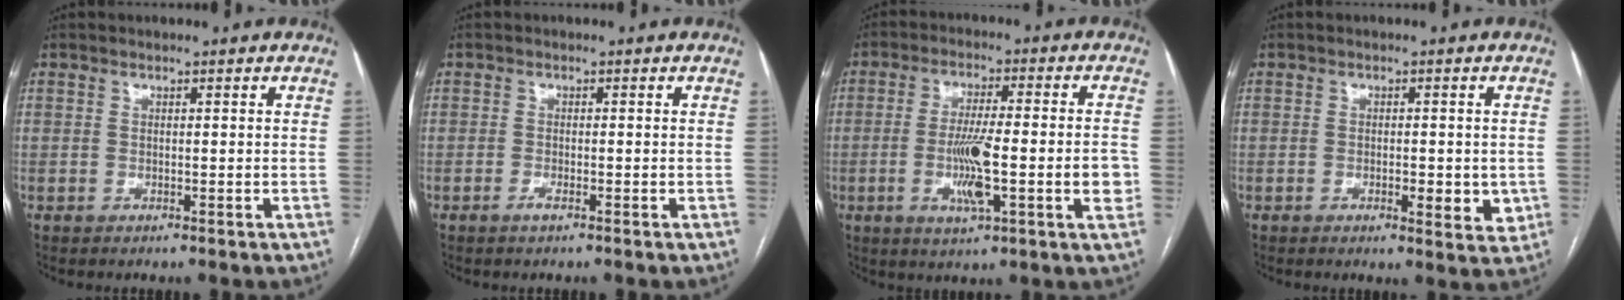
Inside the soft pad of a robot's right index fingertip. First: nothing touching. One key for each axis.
{"total": 1.1, "fx": -0.7, "fy": 0.0, "fz": 0.8, "tx": -0.016, "ty": -0.001, "tz": -0.015}
{"total": 11.8, "fx": -2.4, "fy": 1.5, "fz": 11.5, "tx": -0.195, "ty": 0.001, "tz": -0.038}
{"total": 4.7, "fx": -1.1, "fy": 1.8, "fz": 4.2, "tx": -0.053, "ty": -0.005, "tz": -0.013}